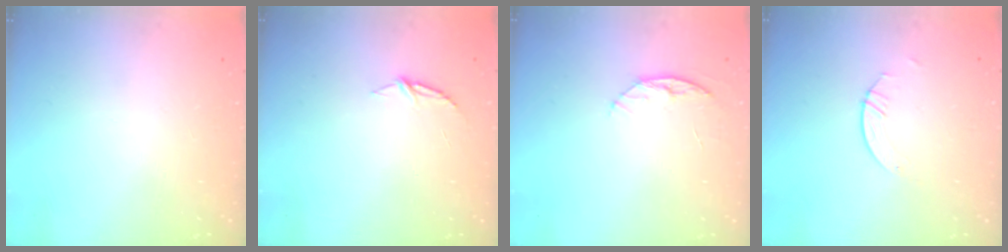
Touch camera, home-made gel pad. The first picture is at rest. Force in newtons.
{"total": 5.1, "press": 5.1, "slide": 0.5}
{"total": 5.6, "press": 5.6, "slide": 0.6}
{"total": 1.1, "press": 1.1, "slide": 0.1}